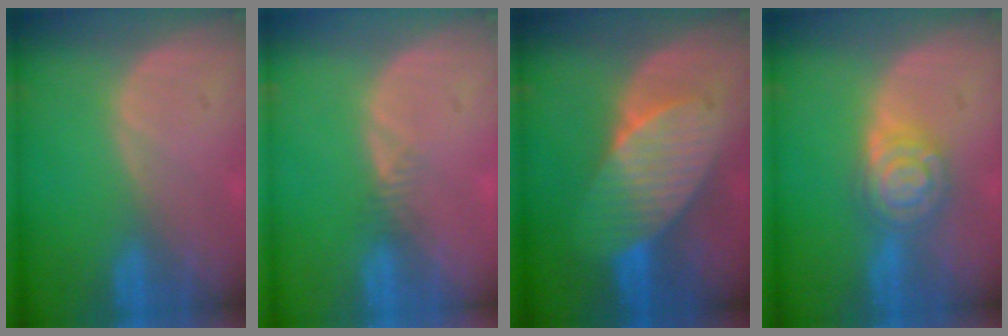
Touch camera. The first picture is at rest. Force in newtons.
{"total": 1.2, "press": 1.0, "slide": 0.6}
{"total": 7.5, "press": 7.5, "slide": 0.2}
{"total": 6.2, "press": 6.2, "slide": 0.4}